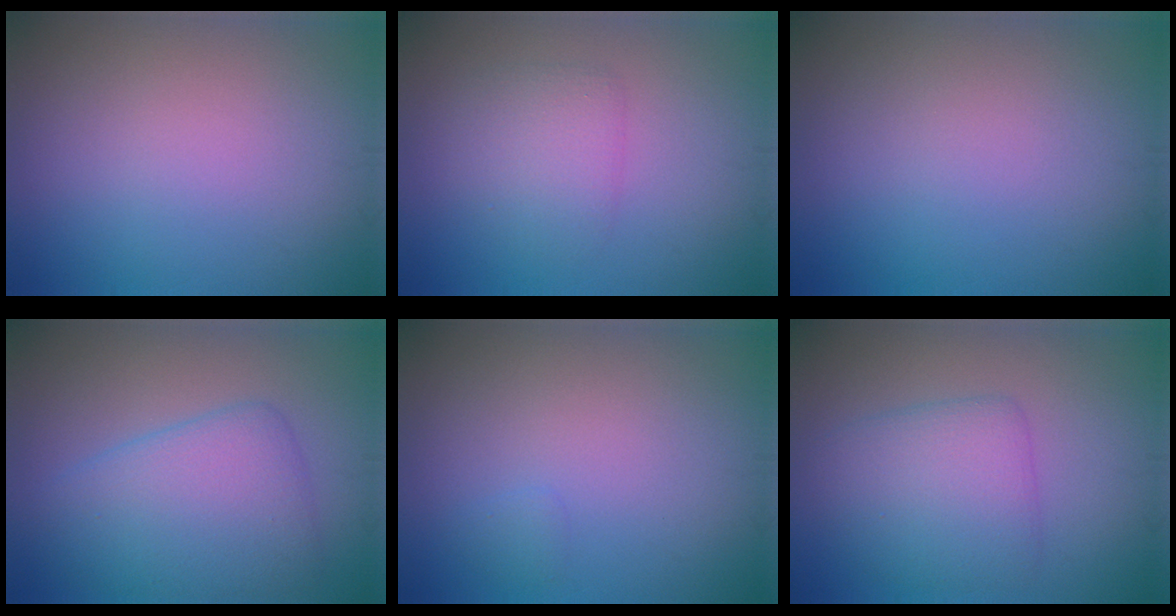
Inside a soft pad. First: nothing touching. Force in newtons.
{"total": 2.5, "press": 2.5, "slide": 0.3}
{"total": 0.0}
{"total": 5.9, "press": 5.9, "slide": 0.1}
{"total": 0.6, "press": 0.6, "slide": 0.1}
{"total": 4.5, "press": 4.5, "slide": 0.1}